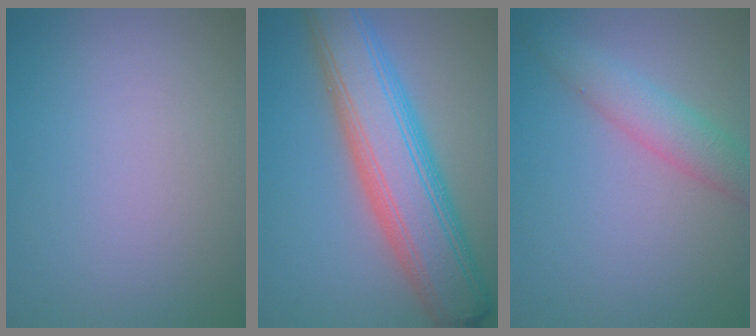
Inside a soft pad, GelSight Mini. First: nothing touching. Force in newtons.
{"total": 9.7, "press": 9.7, "slide": 0.5}
{"total": 3.4, "press": 3.4, "slide": 0.2}